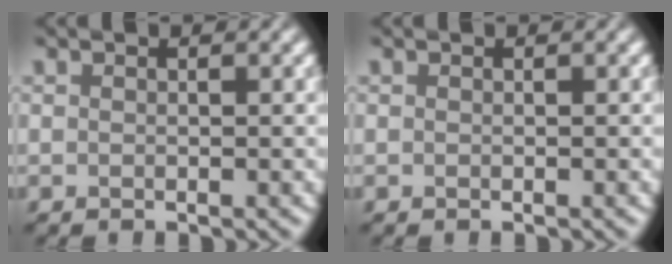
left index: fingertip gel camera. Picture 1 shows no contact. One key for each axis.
{"total": 0.0}